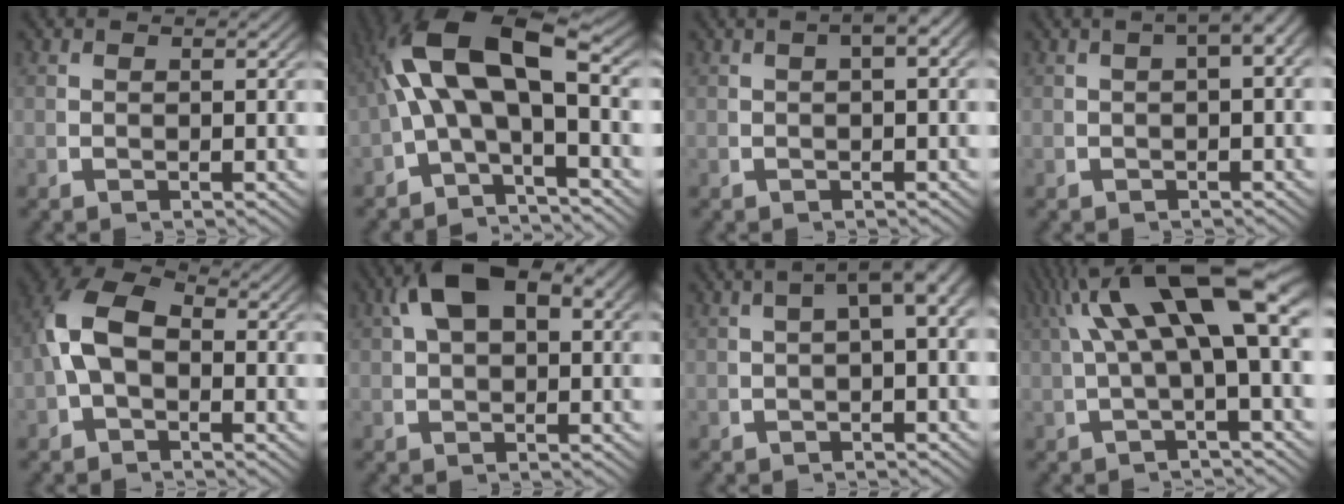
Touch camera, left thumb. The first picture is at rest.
{"total": 11.1, "force": [-0.1, 6.5, 9.1], "torque": [-0.182, -0.021, 0.001]}
{"total": 2.5, "force": [0.6, 0.9, 2.3], "torque": [-0.030, 0.016, 0.004]}
{"total": 4.3, "force": [1.1, 1.8, 3.8], "torque": [-0.041, 0.031, 0.005]}
{"total": 6.9, "force": [-0.2, 4.9, 4.8], "torque": [-0.115, -0.017, 0.002]}
{"total": 7.1, "force": [2.1, 3.9, 5.4], "torque": [-0.112, -0.005, 0.044]}
{"total": 4.7, "force": [0.8, 1.9, 4.2], "torque": [-0.056, 0.021, 0.003]}
{"total": 8.4, "force": [2.2, 3.1, 7.5], "torque": [-0.126, 0.011, 0.035]}